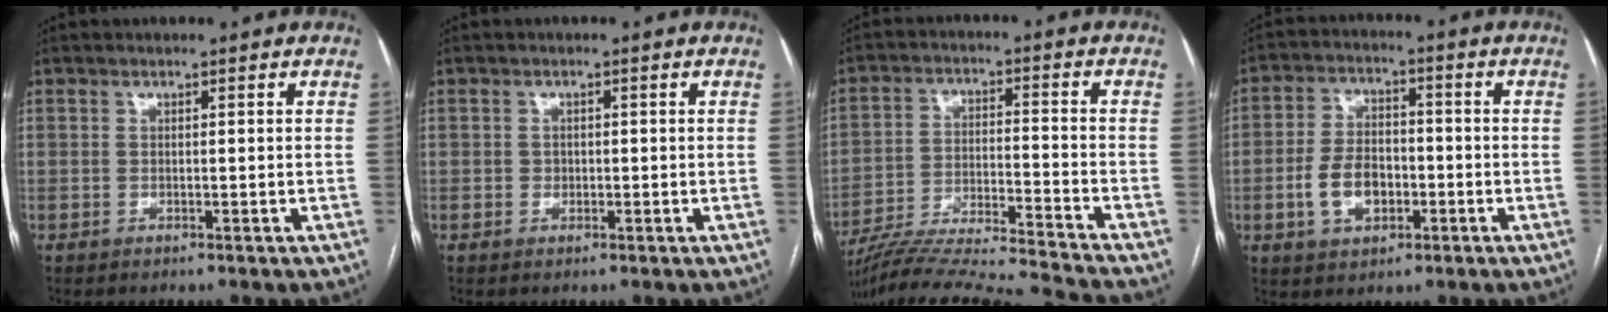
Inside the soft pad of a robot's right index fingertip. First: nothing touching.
{"total": 1.0, "force": [-0.2, 0.9, 0.4], "torque": [-0.006, 0.002, -0.002]}
{"total": 19.6, "force": [-18.2, -2.2, 6.9], "torque": [-0.138, -0.030, -0.294]}
{"total": 9.2, "force": [-2.7, 5.6, 6.8], "torque": [-0.145, 0.014, -0.047]}